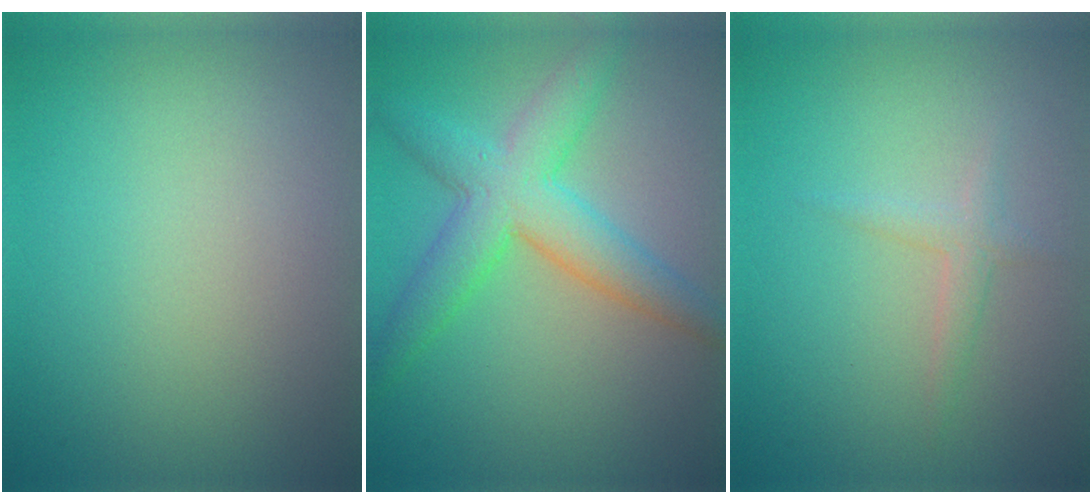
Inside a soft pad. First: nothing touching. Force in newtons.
{"total": 6.0, "press": 6.0, "slide": 0.2}
{"total": 1.3, "press": 1.3, "slide": 0.0}